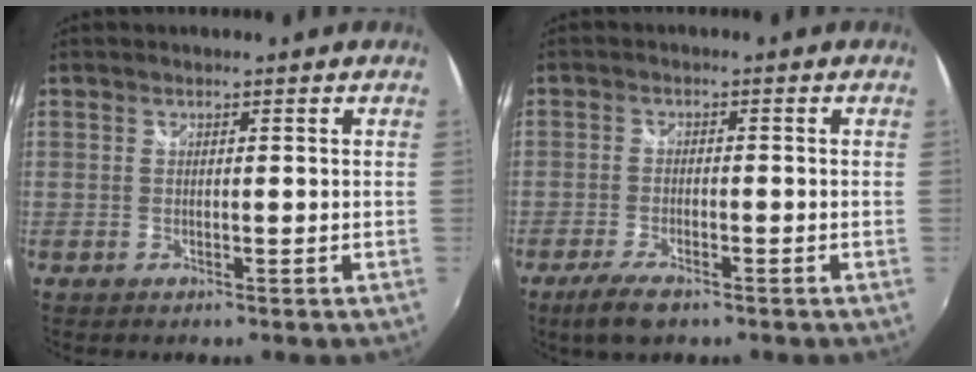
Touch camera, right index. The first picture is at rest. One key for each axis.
{"total": 5.9, "fx": -4.0, "fy": 1.8, "fz": 4.0, "tx": -0.096, "ty": -0.015, "tz": -0.071}